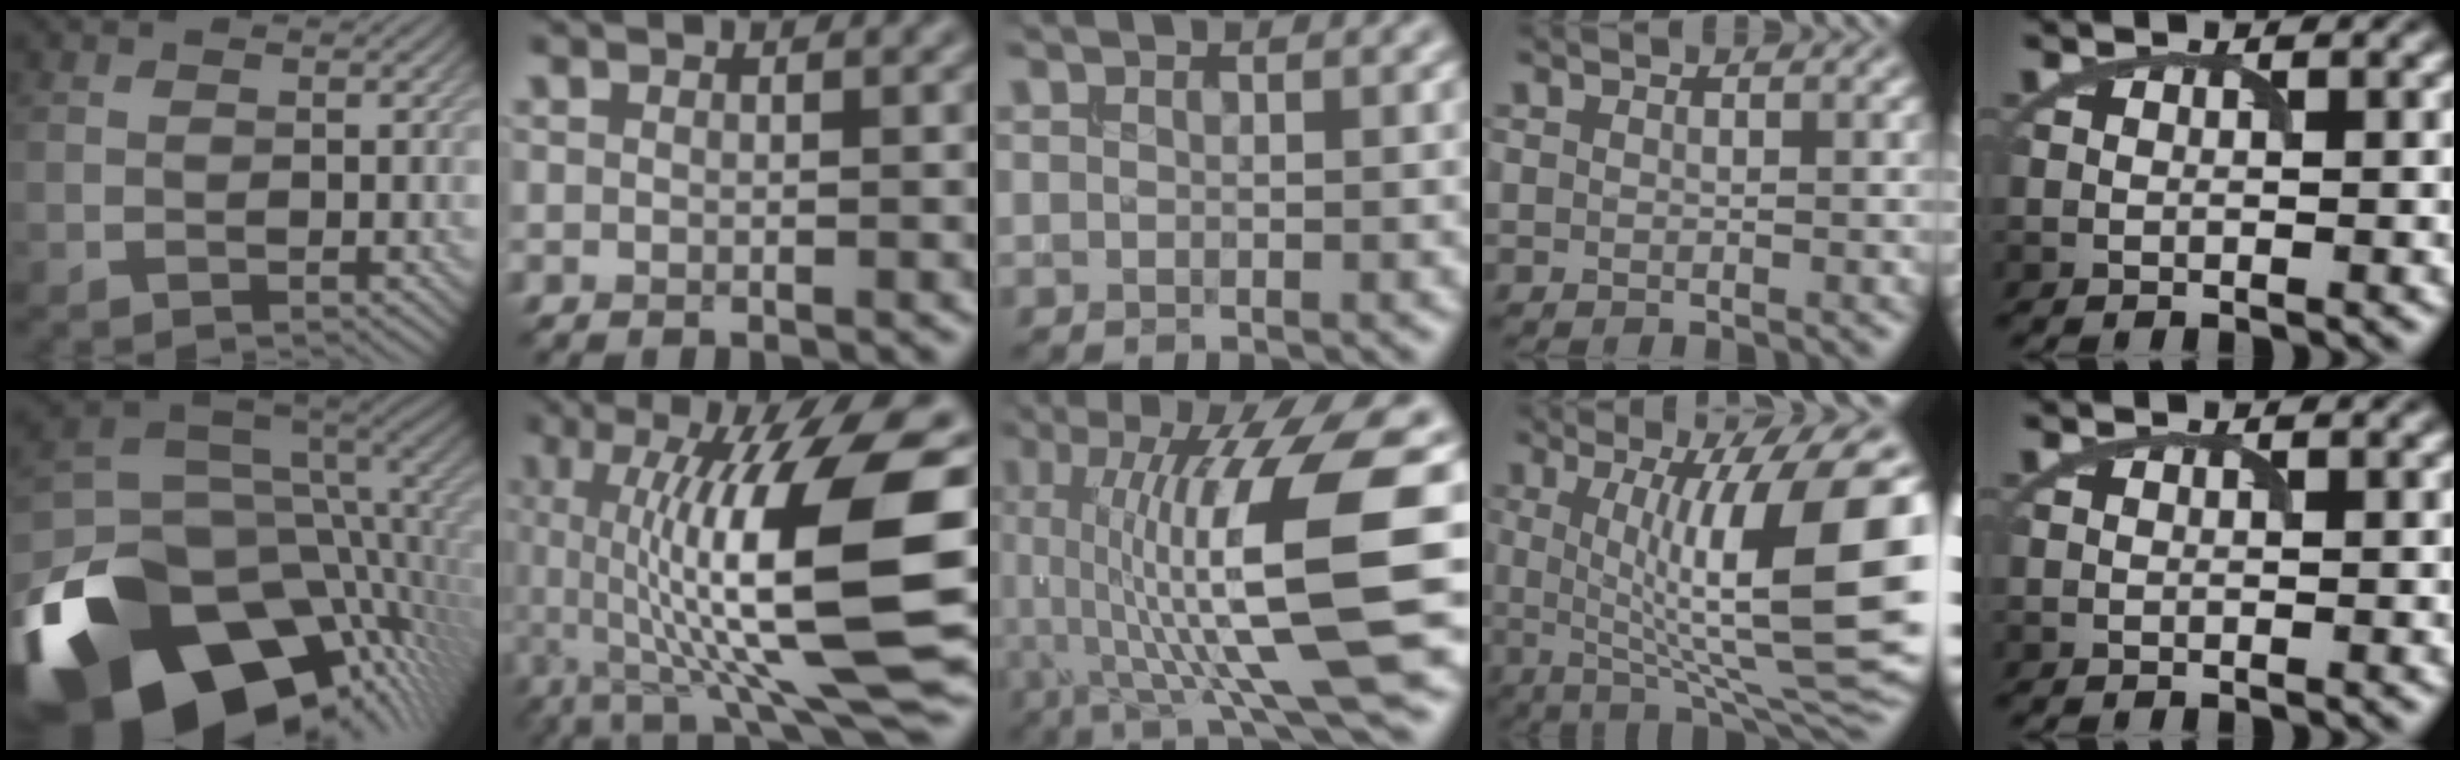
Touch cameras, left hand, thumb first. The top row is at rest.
{"thumb": {"total": 20.5, "force": [-9.1, 12.3, 13.6], "torque": [-0.308, -0.050, -0.126]}, "index": {"total": 15.0, "force": [-0.3, 3.7, 14.6], "torque": [-0.236, 0.007, 0.004]}, "middle": {"total": 13.4, "force": [0.6, 2.7, 13.1], "torque": [-0.210, 0.001, 0.017]}, "ring": {"total": 14.5, "force": [1.6, 3.4, 14.0], "torque": [-0.191, 0.002, 0.029]}}